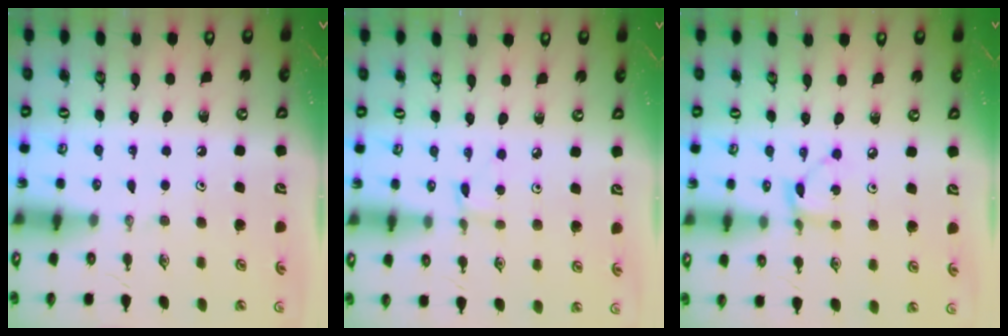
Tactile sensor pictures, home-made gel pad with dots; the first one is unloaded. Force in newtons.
{"total": 1.6, "press": 1.6, "slide": 0.2}
{"total": 2.8, "press": 2.8, "slide": 0.2}